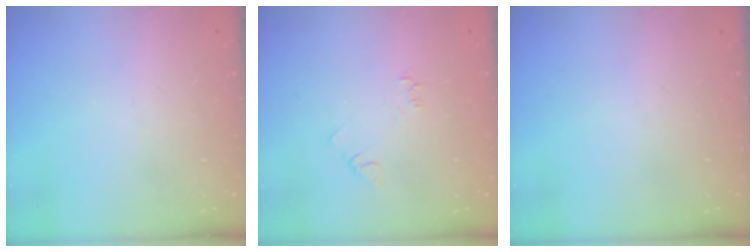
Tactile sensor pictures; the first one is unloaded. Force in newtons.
{"total": 3.9, "press": 3.9, "slide": 0.5}
{"total": 0.0}